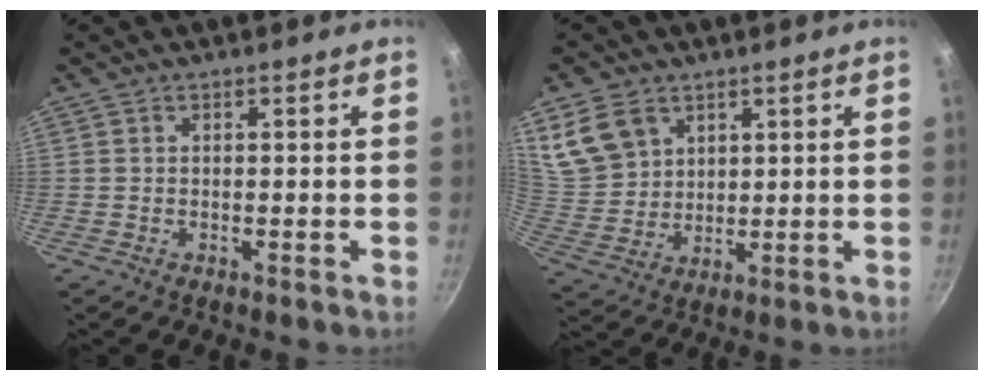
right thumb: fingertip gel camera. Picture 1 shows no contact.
{"total": 10.4, "force": [5.2, 7.8, 4.6], "torque": [-0.065, -0.019, 0.119]}